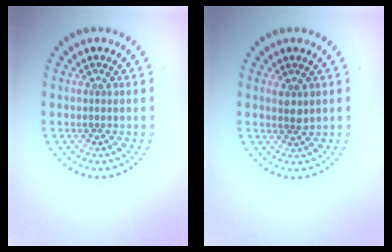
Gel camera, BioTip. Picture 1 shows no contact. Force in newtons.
{"total": 1.5, "press": 1.2, "slide": 0.8}